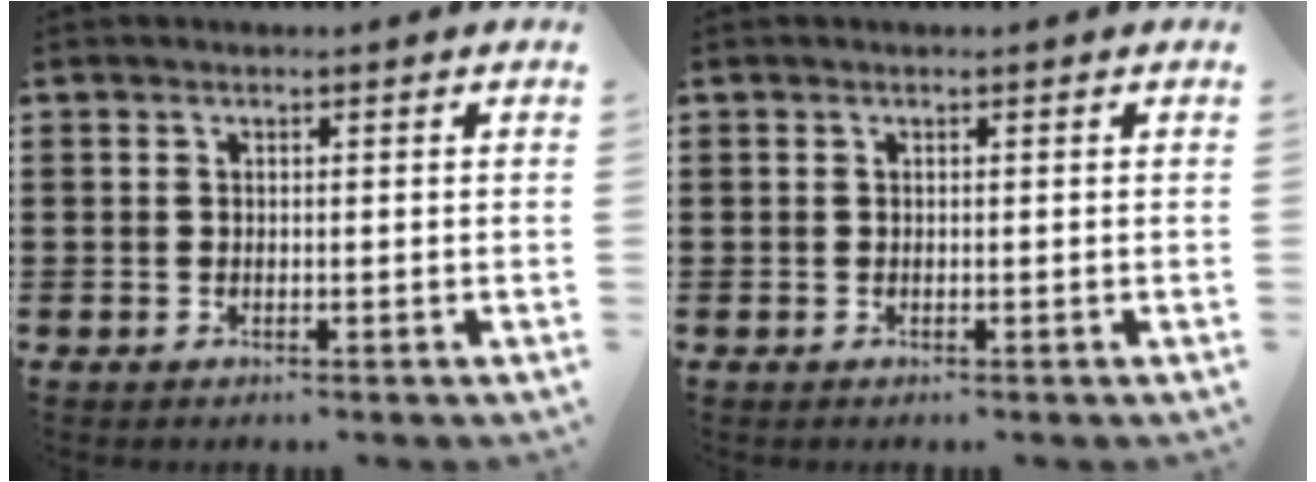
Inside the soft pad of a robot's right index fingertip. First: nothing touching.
{"total": 0.0}